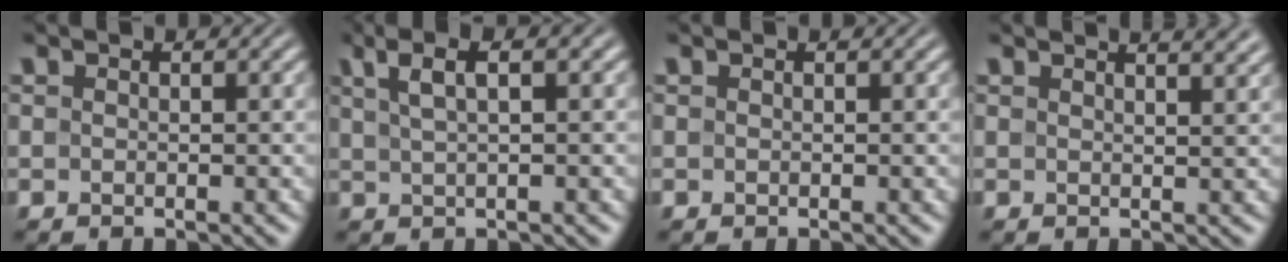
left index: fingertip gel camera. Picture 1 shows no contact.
{"total": 4.8, "force": [2.6, 1.4, 3.8], "torque": [-0.060, 0.013, 0.031]}
{"total": 0.0}
{"total": 4.9, "force": [3.6, 1.9, 2.6], "torque": [-0.003, 0.032, 0.010]}